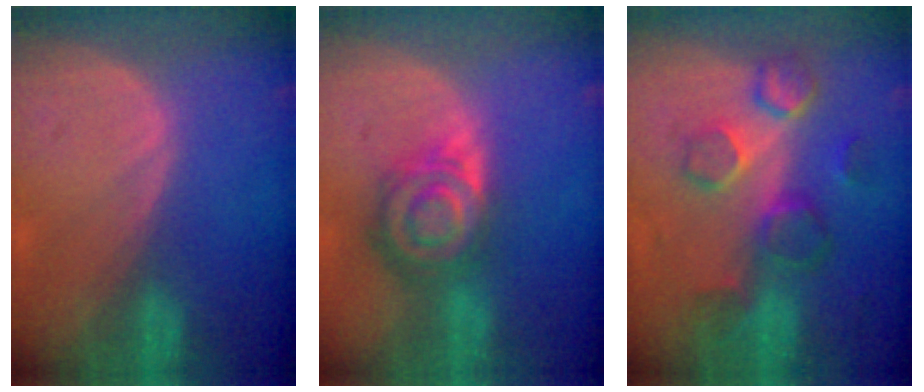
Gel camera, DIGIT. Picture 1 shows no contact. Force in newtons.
{"total": 8.2, "press": 7.2, "slide": 4.0}
{"total": 8.5, "press": 7.8, "slide": 3.4}